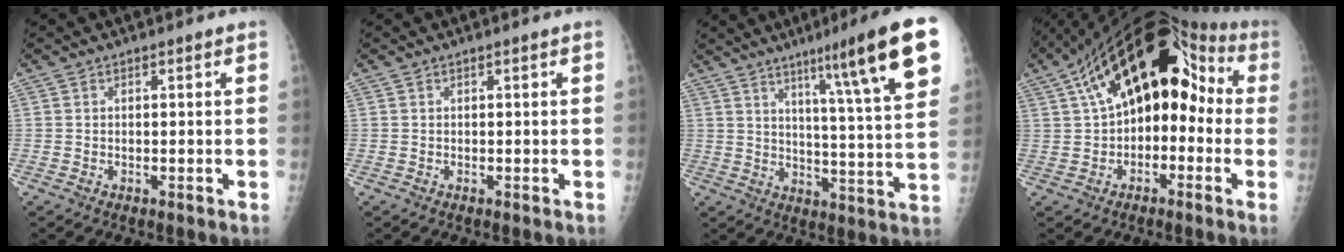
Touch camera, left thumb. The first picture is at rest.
{"total": 0.0}
{"total": 19.6, "force": [10.3, 1.5, 16.5], "torque": [-0.214, -0.037, 0.146]}
{"total": 20.4, "force": [2.2, 11.6, 16.6], "torque": [-0.229, 0.054, 0.022]}